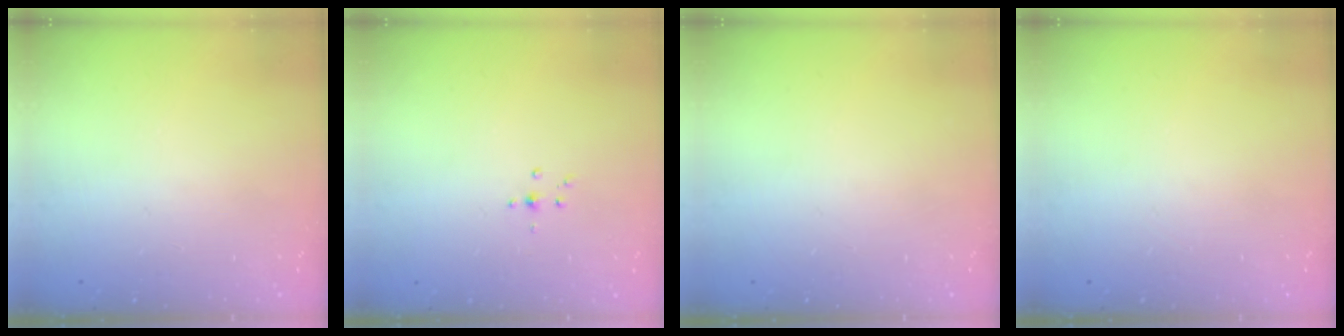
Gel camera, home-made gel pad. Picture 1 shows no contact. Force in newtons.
{"total": 3.0, "press": 2.9, "slide": 0.9}
{"total": 0.0}
{"total": 0.0}